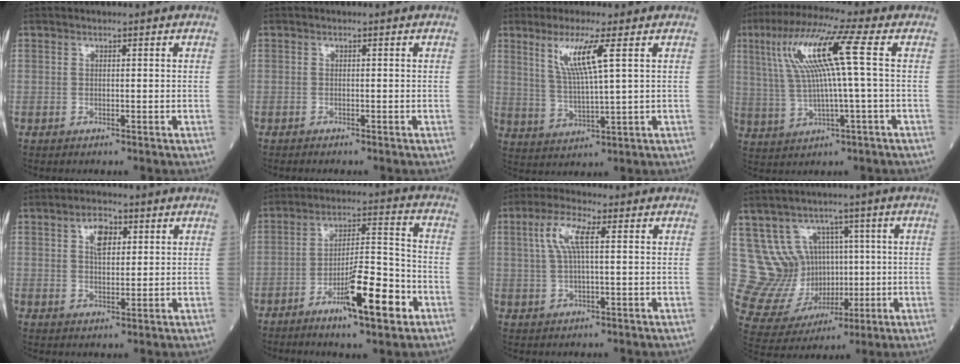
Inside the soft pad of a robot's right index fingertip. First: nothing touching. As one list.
[{"total": 0.7, "force": [-0.6, 0.1, 0.3], "torque": [-0.007, -0.001, -0.007]}, {"total": 7.7, "force": [3.3, -0.4, 6.9], "torque": [-0.139, -0.006, 0.072]}, {"total": 12.2, "force": [2.8, -0.1, 11.9], "torque": [-0.243, 0.027, 0.056]}, {"total": 4.6, "force": [2.0, 2.2, 3.5], "torque": [-0.065, 0.008, 0.037]}, {"total": 11.8, "force": [-5.7, 1.8, 10.2], "torque": [-0.170, 0.002, -0.091]}, {"total": 5.9, "force": [1.8, 1.2, 5.5], "torque": [-0.122, 0.013, 0.039]}, {"total": 11.3, "force": [2.5, 10.1, 4.4], "torque": [-0.100, 0.044, 0.083]}]